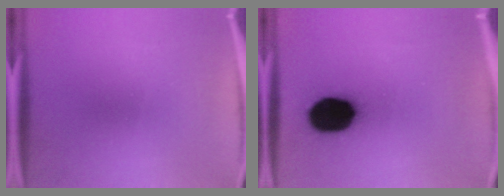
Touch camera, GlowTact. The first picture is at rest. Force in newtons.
{"total": 17.2}